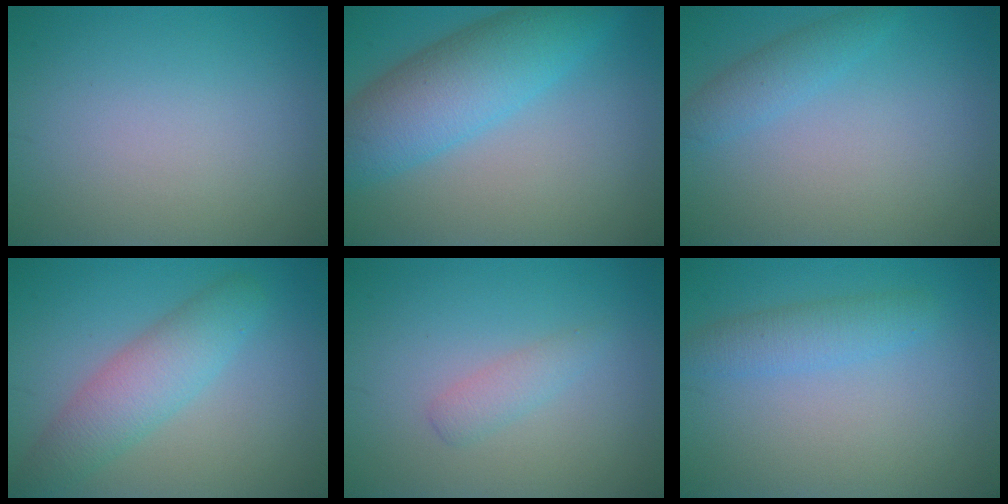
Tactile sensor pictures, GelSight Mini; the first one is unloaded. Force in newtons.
{"total": 7.6, "press": 7.6, "slide": 0.3}
{"total": 2.0, "press": 2.0, "slide": 0.0}
{"total": 4.5, "press": 4.5, "slide": 0.2}
{"total": 1.5, "press": 1.5, "slide": 0.1}
{"total": 2.4, "press": 2.4, "slide": 0.1}